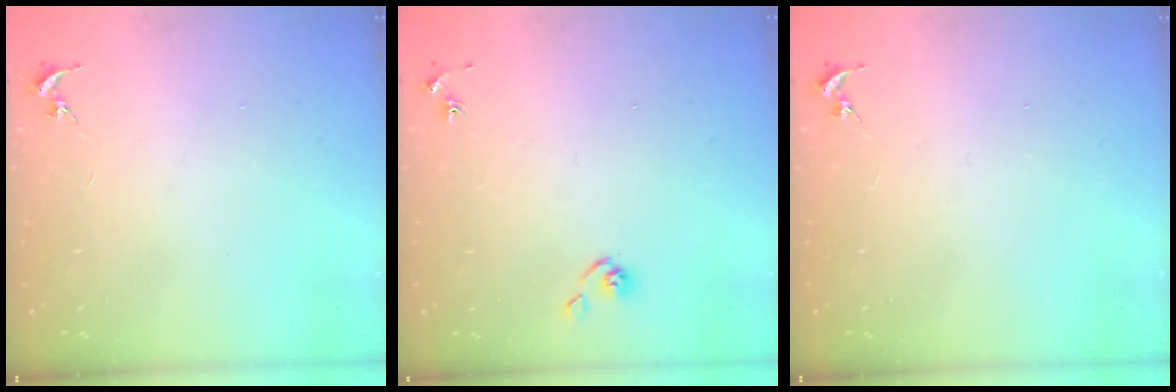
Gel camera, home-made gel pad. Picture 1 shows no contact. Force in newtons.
{"total": 5.5, "press": 5.4, "slide": 0.5}
{"total": 0.0}